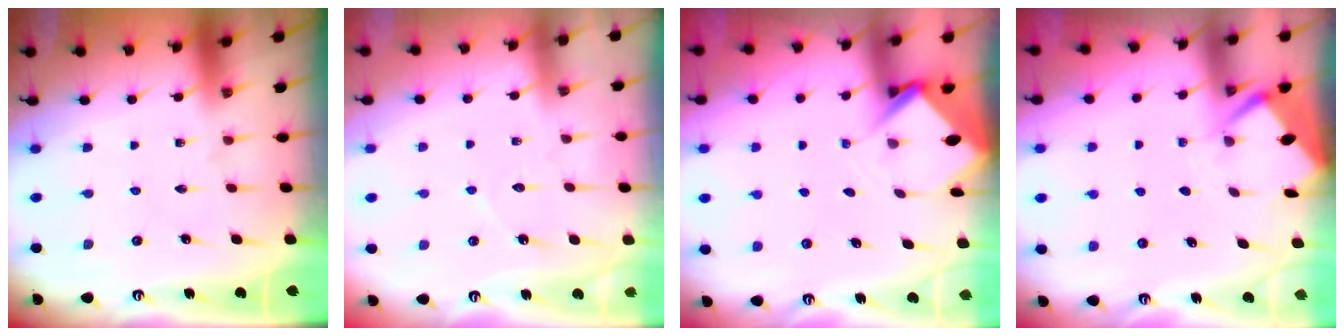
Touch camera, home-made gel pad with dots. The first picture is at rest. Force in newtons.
{"total": 4.9, "press": 4.9, "slide": 0.5}
{"total": 3.6, "press": 3.6, "slide": 0.3}
{"total": 2.9, "press": 2.8, "slide": 0.3}